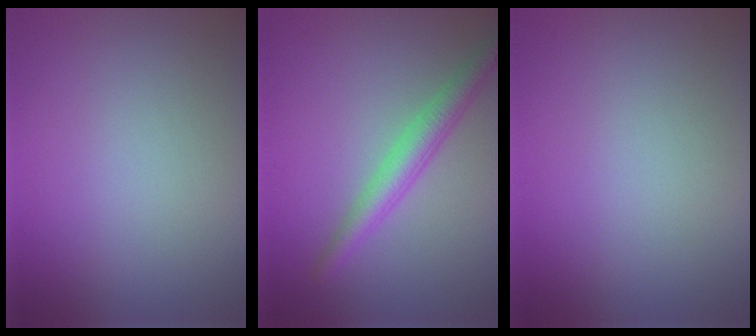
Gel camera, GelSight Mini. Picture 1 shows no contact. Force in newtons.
{"total": 3.3, "press": 3.3, "slide": 0.1}
{"total": 0.0}